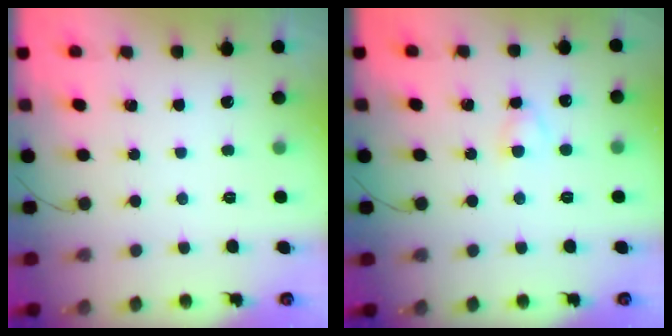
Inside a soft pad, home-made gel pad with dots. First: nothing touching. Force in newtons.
{"total": 2.7, "press": 2.5, "slide": 1.0}